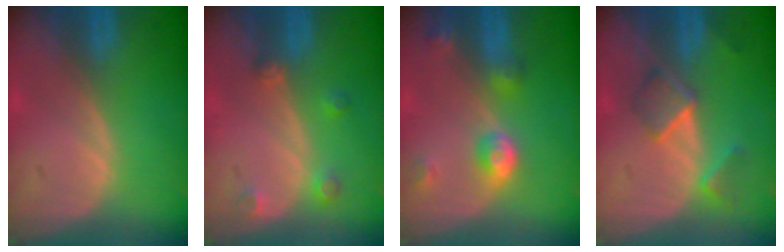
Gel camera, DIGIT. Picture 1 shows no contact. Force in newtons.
{"total": 2.7, "press": 2.6, "slide": 0.5}
{"total": 4.8, "press": 4.4, "slide": 2.0}
{"total": 5.4, "press": 4.6, "slide": 2.8}